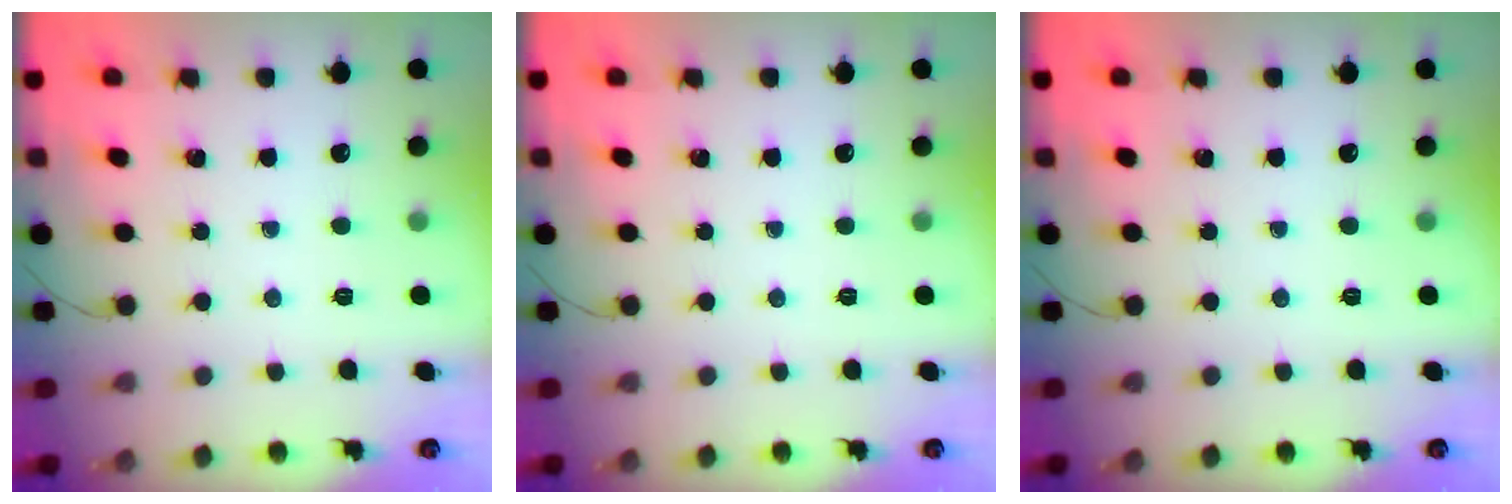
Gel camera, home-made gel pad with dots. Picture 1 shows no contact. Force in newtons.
{"total": 0.0}
{"total": 0.0}